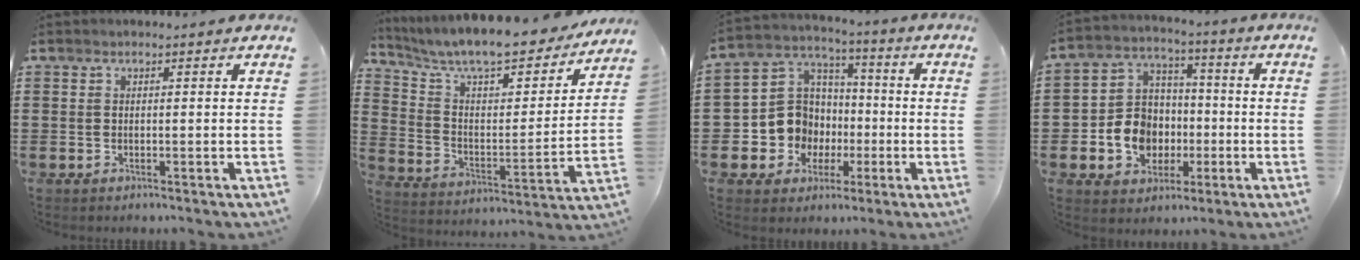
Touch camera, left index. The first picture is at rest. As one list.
[{"total": 10.1, "force": [8.8, 1.3, 4.6], "torque": [-0.119, -0.064, 0.147]}, {"total": 10.0, "force": [-1.4, 9.4, 2.9], "torque": [-0.109, 0.003, -0.021]}, {"total": 9.2, "force": [-1.8, 8.2, 3.7], "torque": [-0.116, 0.014, -0.029]}]